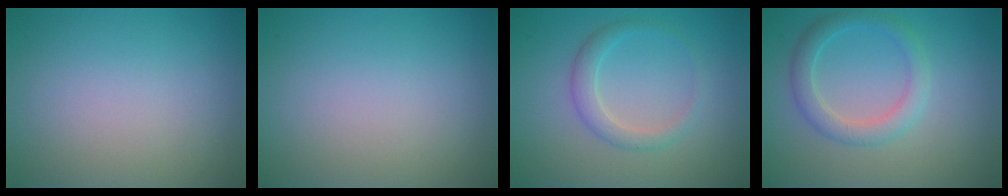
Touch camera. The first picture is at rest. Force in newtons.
{"total": 0.0}
{"total": 2.2, "press": 2.2, "slide": 0.2}
{"total": 2.9, "press": 2.9, "slide": 0.1}